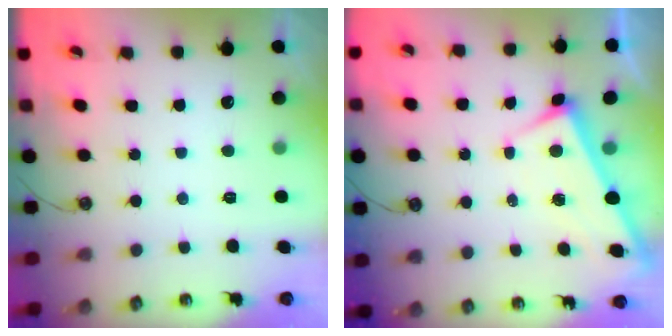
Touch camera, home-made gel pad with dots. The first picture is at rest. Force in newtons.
{"total": 2.6, "press": 2.6, "slide": 0.2}